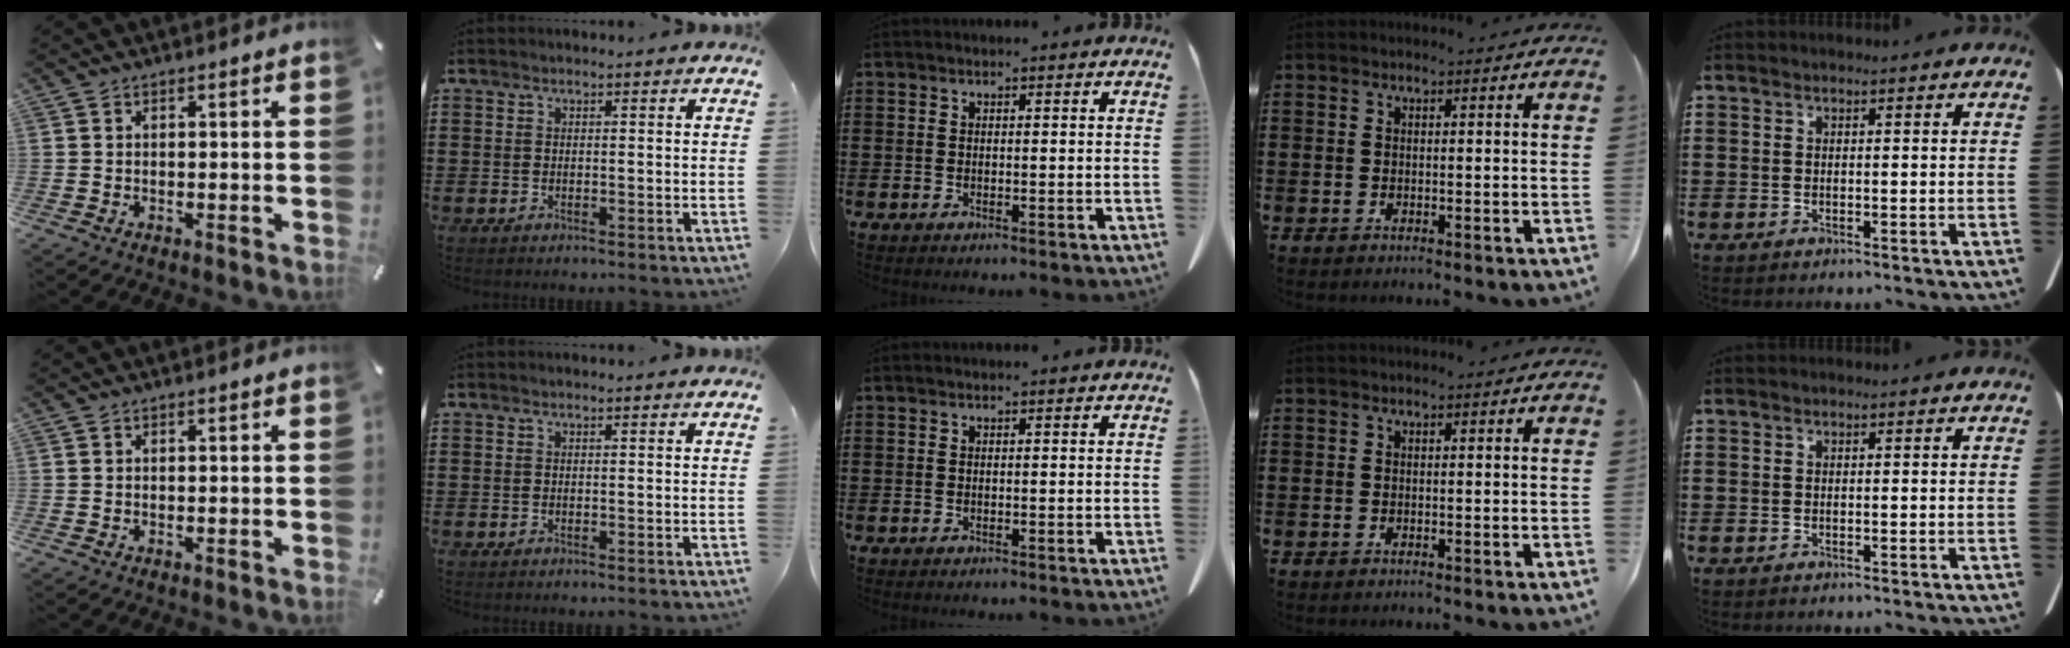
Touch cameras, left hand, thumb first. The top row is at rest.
{}